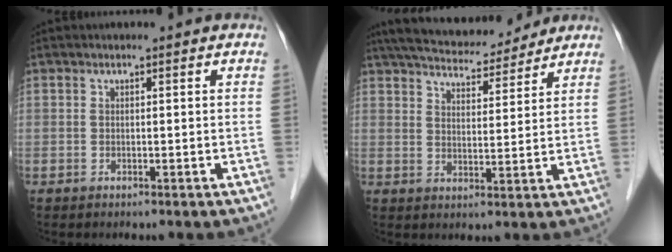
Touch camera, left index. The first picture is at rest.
{"total": 15.0, "force": [13.4, 3.2, 6.0], "torque": [-0.100, 0.027, 0.205]}